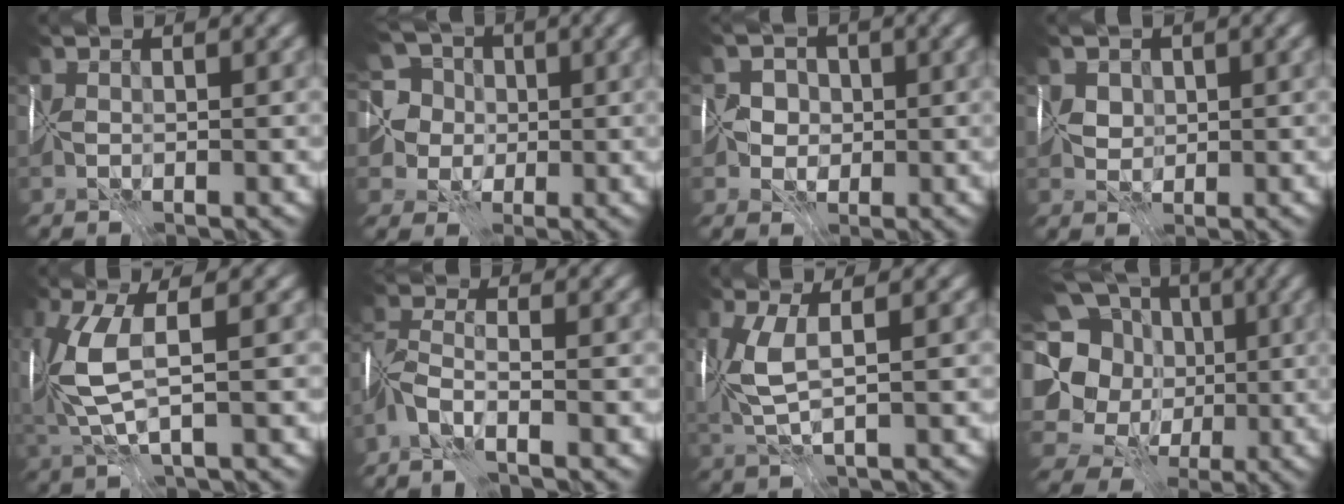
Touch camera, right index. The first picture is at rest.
{"total": 7.8, "force": [1.2, 7.1, 2.9], "torque": [-0.063, 0.032, -0.015]}
{"total": 2.1, "force": [0.4, 2.1, 0.2], "torque": [0.023, 0.011, 0.003]}
{"total": 1.7, "force": [1.1, 1.4, 0.1], "torque": [0.004, 0.009, 0.017]}
{"total": 5.1, "force": [1.2, 1.5, 4.7], "torque": [-0.134, 0.007, 0.027]}
{"total": 3.5, "force": [-2.5, 0.7, 2.3], "torque": [-0.050, 0.003, -0.062]}
{"total": 3.2, "force": [1.2, 0.7, 2.9], "torque": [-0.084, 0.004, 0.028]}
{"total": 16.0, "force": [2.9, 14.8, 5.3], "torque": [-0.145, 0.025, 0.025]}